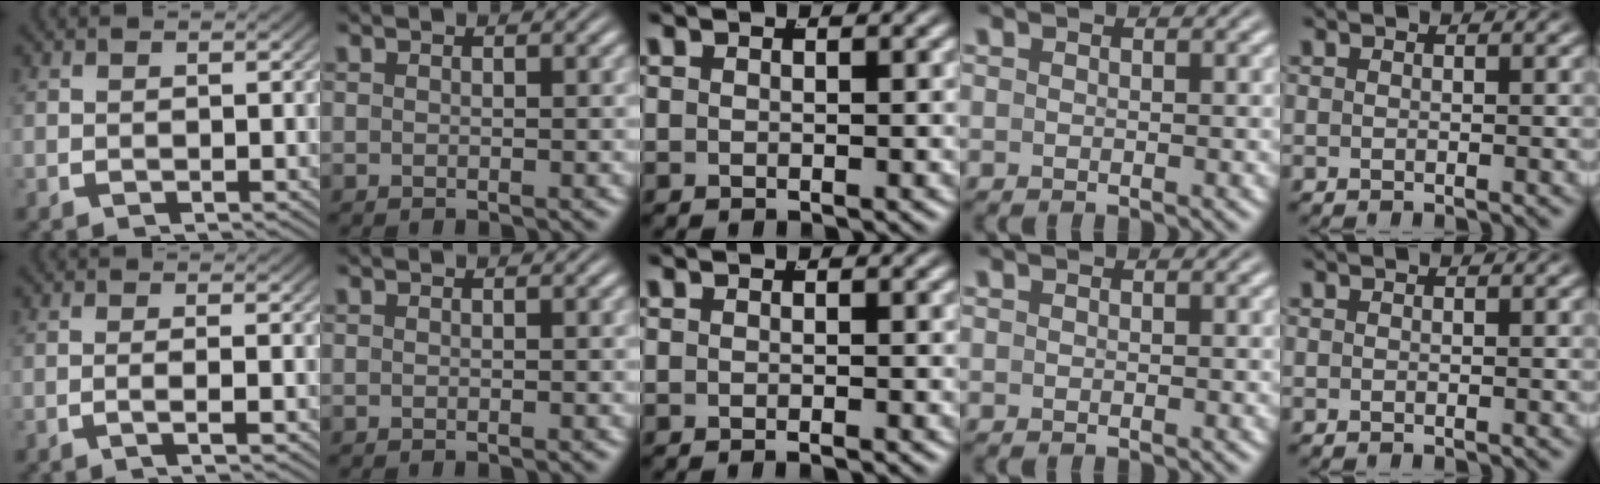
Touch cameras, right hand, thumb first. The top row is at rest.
{"thumb": {"total": 1.7, "force": [-0.4, -0.1, 1.7], "torque": [-0.037, 0.005, -0.009]}, "middle": {"total": 0.6, "force": [-0.5, -0.2, 0.1], "torque": [-0.003, 0.002, -0.010]}}